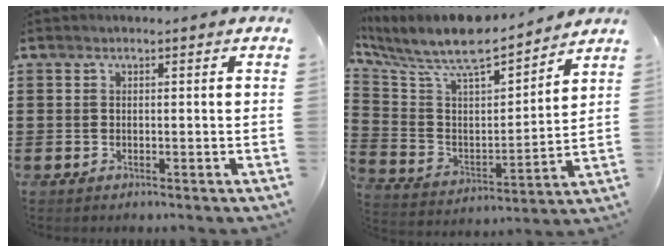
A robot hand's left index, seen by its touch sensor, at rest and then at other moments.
{"total": 8.8, "force": [7.6, 2.0, 3.9], "torque": [-0.114, -0.057, 0.127]}